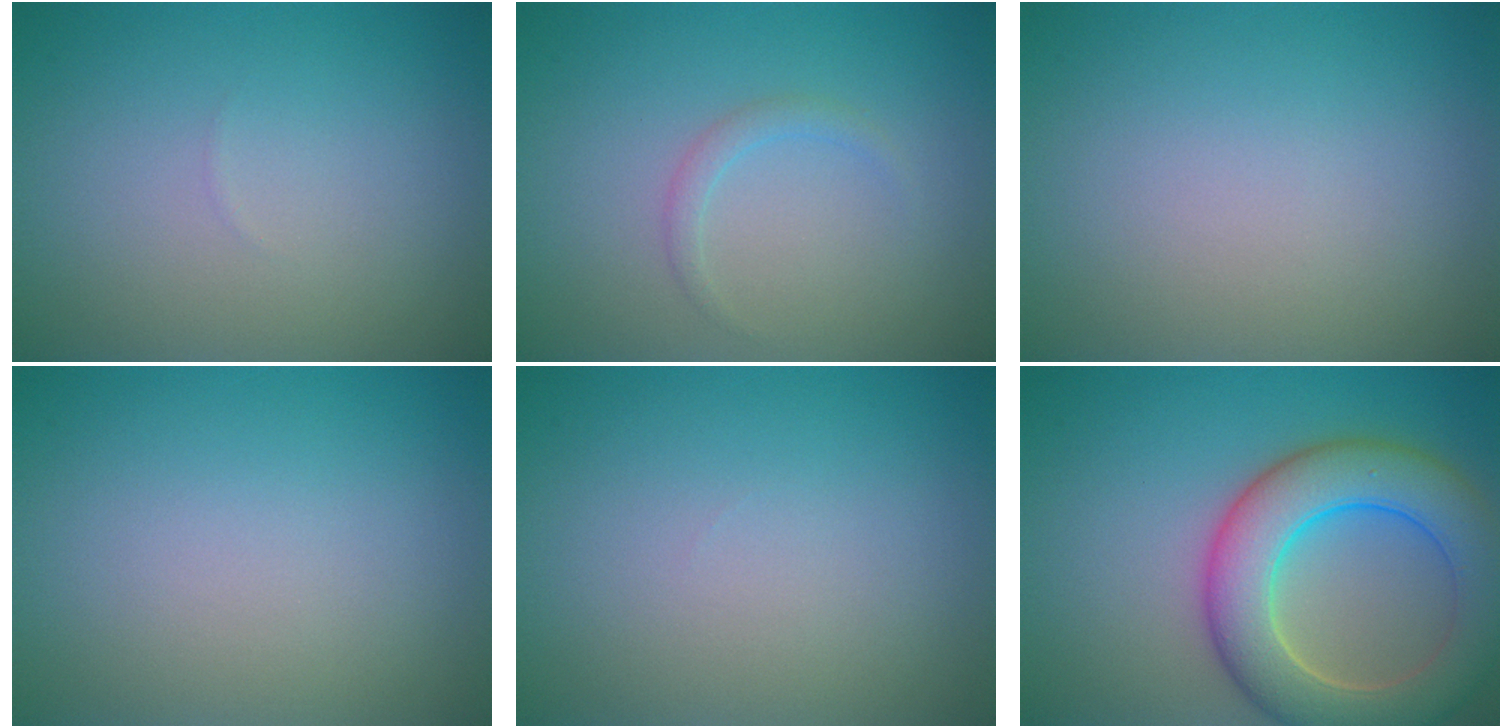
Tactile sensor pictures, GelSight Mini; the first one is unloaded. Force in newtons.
{"total": 1.1, "press": 1.1, "slide": 0.1}
{"total": 0.0}
{"total": 0.0}
{"total": 0.0}
{"total": 8.5, "press": 8.5, "slide": 0.3}